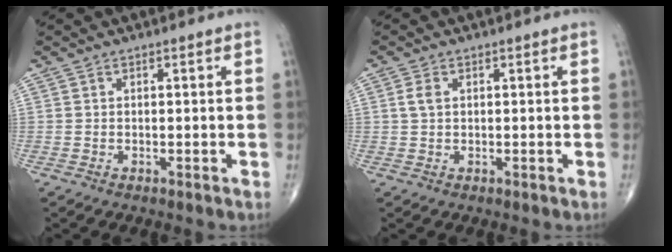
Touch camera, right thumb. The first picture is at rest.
{"total": 2.2, "force": [0.5, 1.4, 1.6], "torque": [-0.035, 0.004, 0.010]}